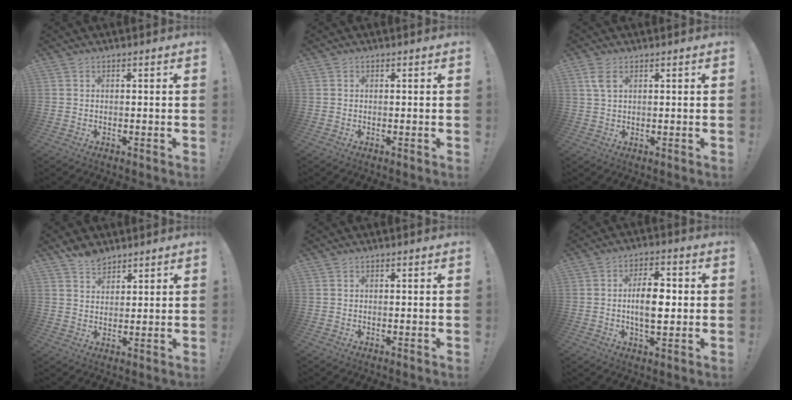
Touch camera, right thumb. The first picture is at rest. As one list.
[{"total": 0.0}, {"total": 4.1, "force": [1.8, 2.0, 3.1], "torque": [-0.055, 0.000, 0.032]}, {"total": 5.6, "force": [4.6, 3.1, 1.2], "torque": [-0.016, -0.026, 0.086]}, {"total": 0.0}, {"total": 10.5, "force": [-0.2, 5.3, 9.0], "torque": [-0.153, 0.002, -0.012]}]